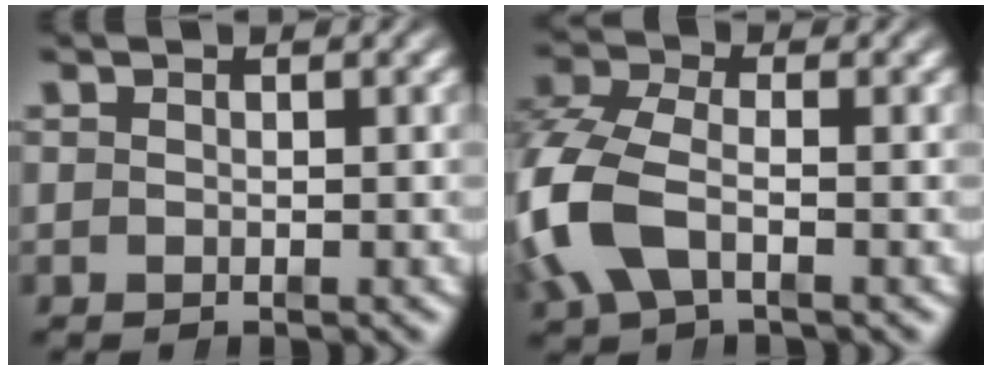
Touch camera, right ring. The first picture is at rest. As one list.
[{"total": 6.1, "force": [-1.1, 4.3, 4.1], "torque": [-0.134, -0.026, -0.008]}]